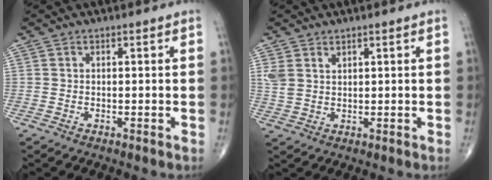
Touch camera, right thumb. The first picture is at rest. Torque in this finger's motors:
{"motor_torque": [0.01, 0.03, 0.32, 0.26, 0.02]}